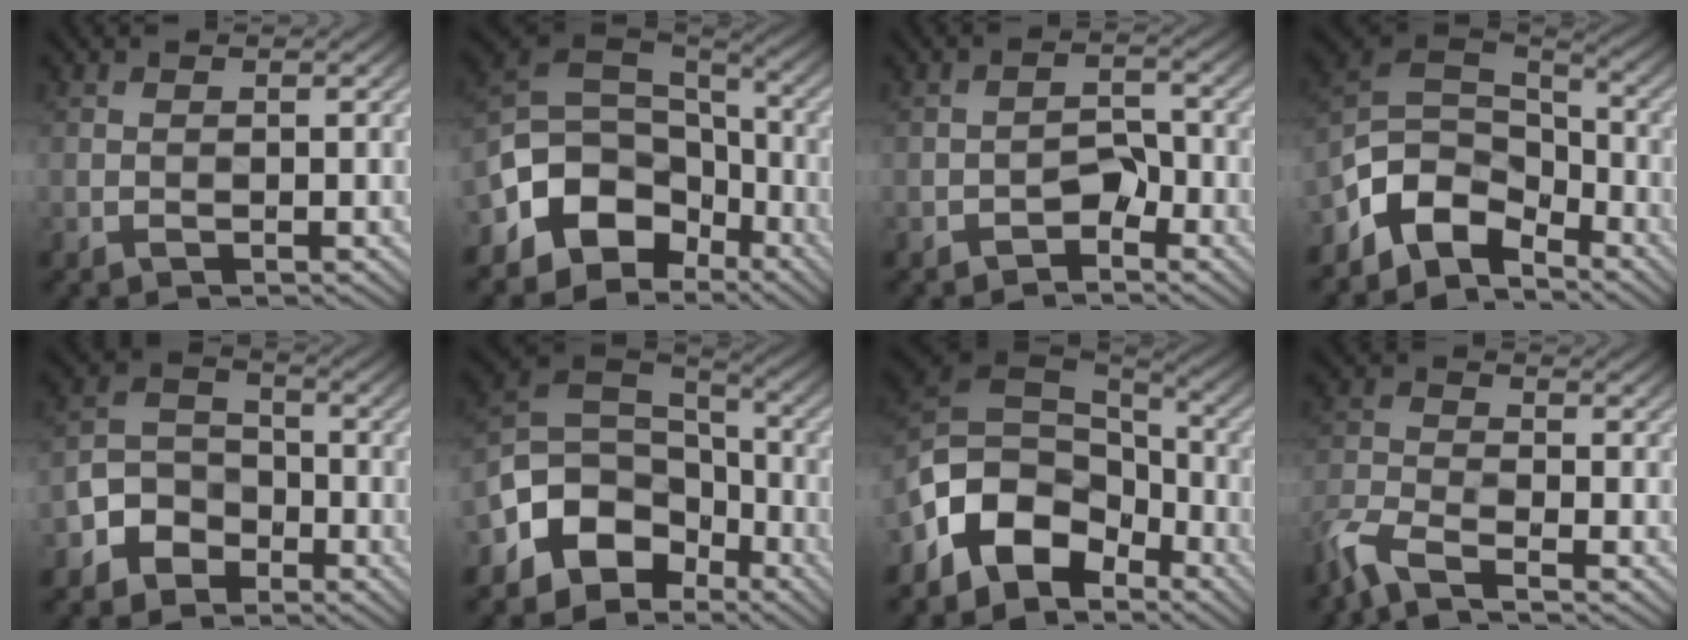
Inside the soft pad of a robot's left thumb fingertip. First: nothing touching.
{"total": 11.8, "force": [-5.0, 8.6, 6.2], "torque": [-0.153, -0.021, -0.079]}
{"total": 2.5, "force": [-1.8, 1.2, 1.1], "torque": [-0.020, 0.008, -0.031]}
{"total": 9.2, "force": [-5.8, 5.5, 4.6], "torque": [-0.114, -0.006, -0.111]}
{"total": 6.0, "force": [-3.8, 4.3, 1.9], "torque": [-0.052, -0.003, -0.090]}
{"total": 10.5, "force": [-5.2, 7.5, 5.3], "torque": [-0.133, -0.013, -0.089]}
{"total": 11.0, "force": [-5.1, 7.4, 6.4], "torque": [-0.158, -0.010, -0.093]}
{"total": 6.1, "force": [-4.8, 1.9, 3.3], "torque": [-0.087, -0.018, -0.100]}